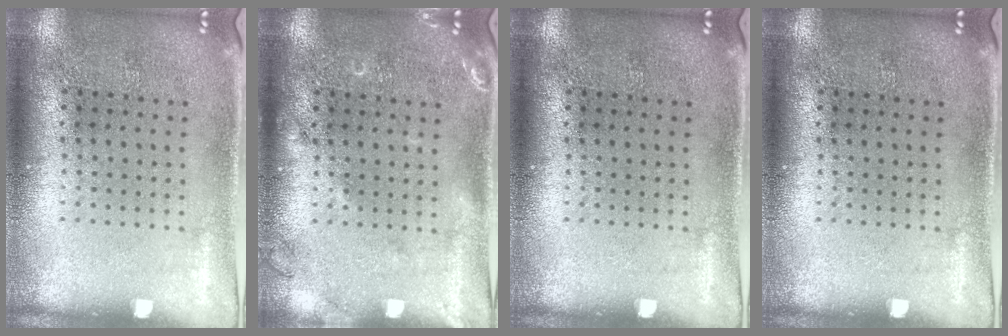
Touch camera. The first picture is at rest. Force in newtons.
{"total": 1.5, "press": 1.5, "slide": 0.3}
{"total": 0.0}
{"total": 0.0}